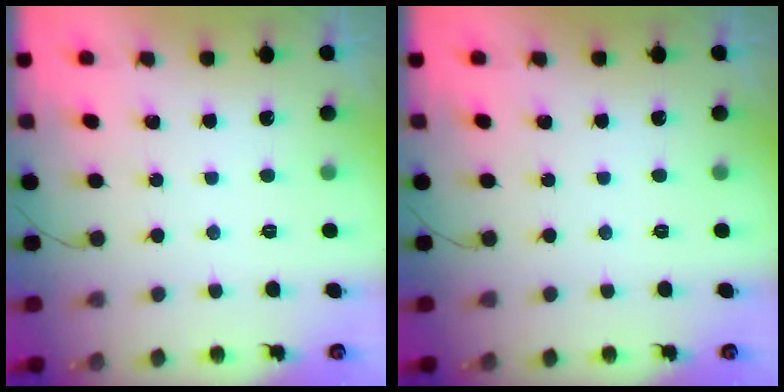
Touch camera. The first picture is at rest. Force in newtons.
{"total": 0.0}